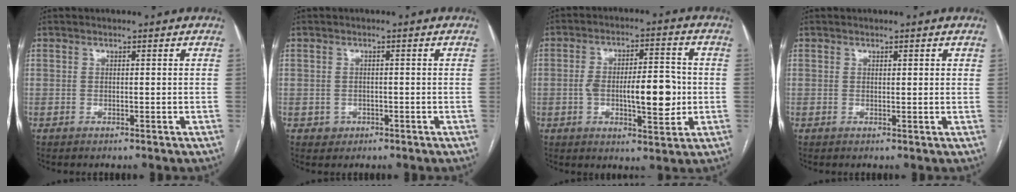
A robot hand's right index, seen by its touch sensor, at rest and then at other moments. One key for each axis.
{"total": 1.7, "fx": -0.6, "fy": 1.6, "fz": 0.2, "tx": 0.001, "ty": 0.007, "tz": -0.004}
{"total": 11.1, "fx": -1.2, "fy": 3.6, "fz": 10.4, "tx": -0.173, "ty": 0.013, "tz": -0.013}
{"total": 1.1, "fx": 0.7, "fy": 0.3, "fz": 0.8, "tx": -0.015, "ty": 0.001, "tz": 0.006}